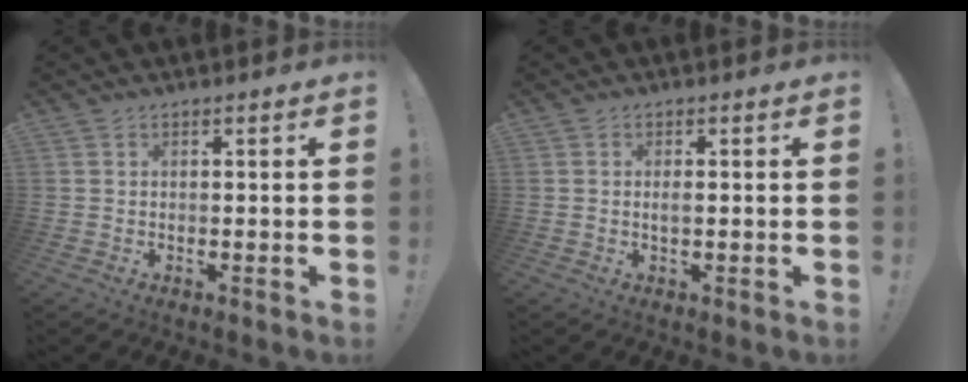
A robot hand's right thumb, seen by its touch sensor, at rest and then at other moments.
{"total": 1.3, "force": [0.0, 0.4, 1.2], "torque": [-0.016, -0.001, -0.002]}